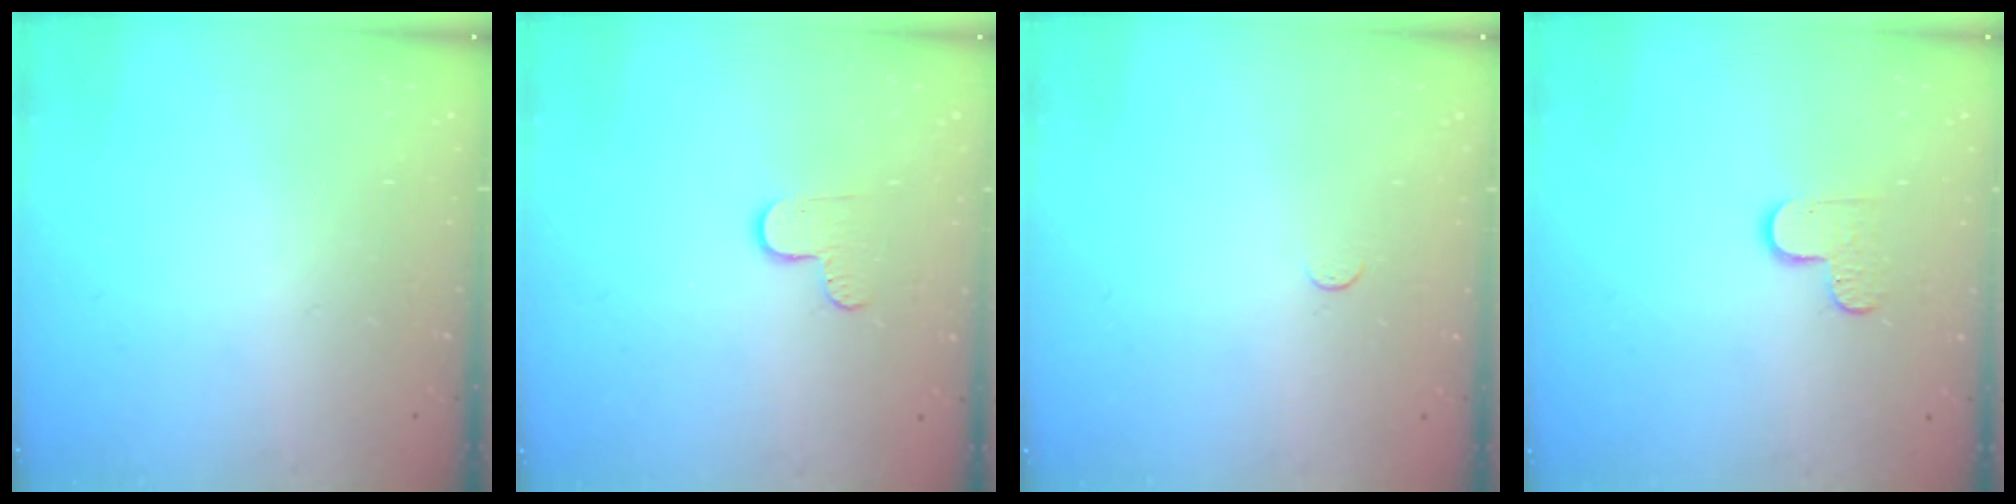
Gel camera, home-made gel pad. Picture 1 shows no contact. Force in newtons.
{"total": 5.6, "press": 5.6, "slide": 0.5}
{"total": 2.4, "press": 2.4, "slide": 0.3}
{"total": 5.5, "press": 5.5, "slide": 0.6}